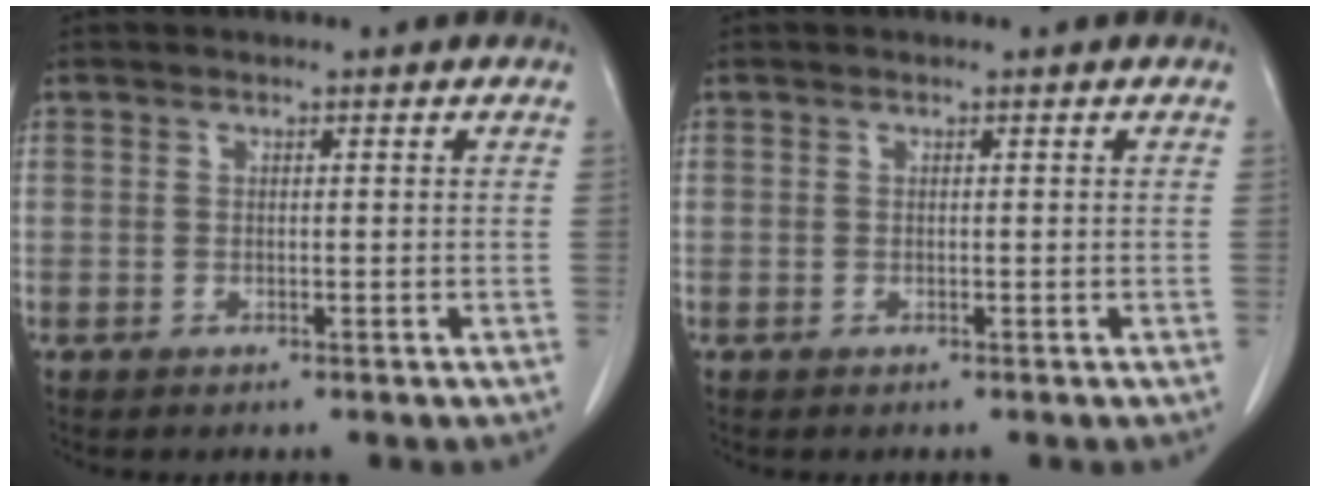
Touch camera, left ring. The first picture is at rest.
{"total": 0.0}